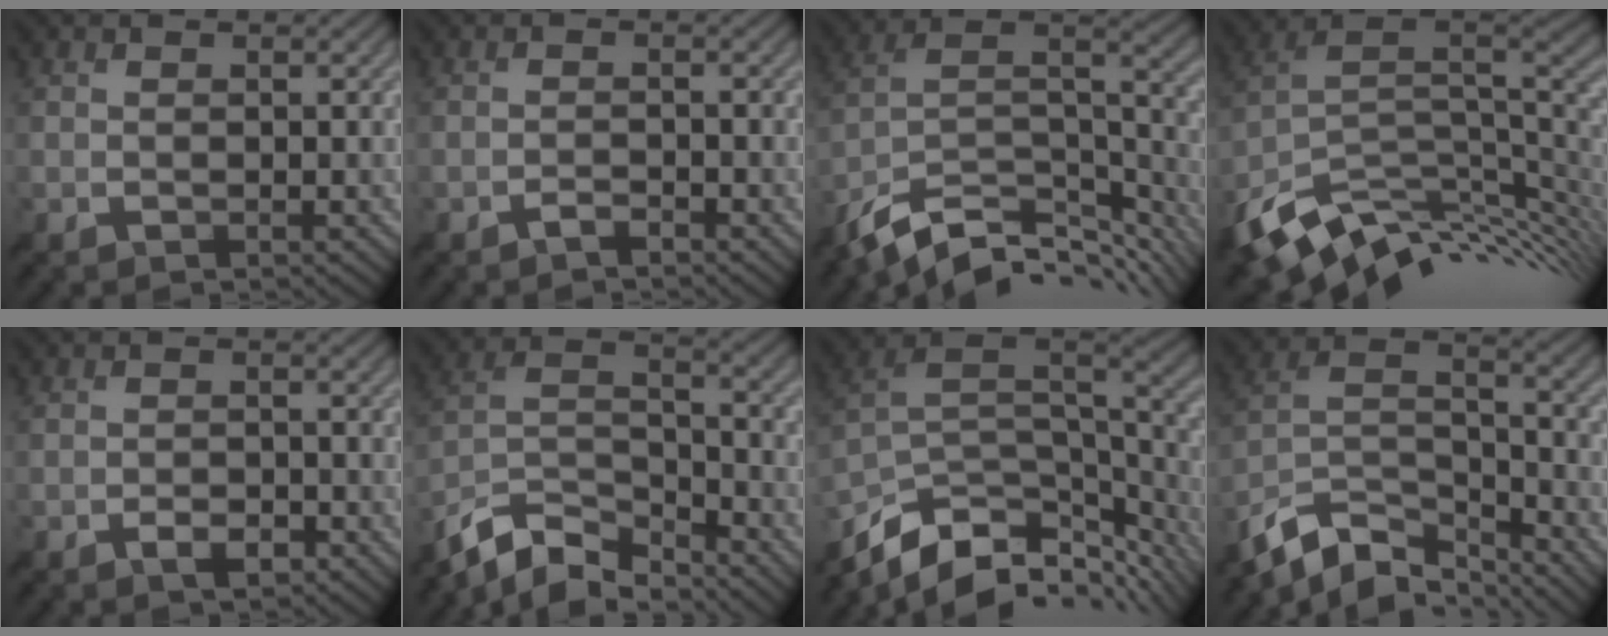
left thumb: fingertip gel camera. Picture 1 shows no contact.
{"total": 1.3, "force": [-1.1, 0.3, 0.7], "torque": [-0.014, 0.002, -0.024]}
{"total": 13.3, "force": [-9.9, 5.1, 7.4], "torque": [-0.172, -0.007, -0.164]}
{"total": 13.5, "force": [-5.3, 7.3, 10.0], "torque": [-0.214, -0.026, -0.088]}
{"total": 2.3, "force": [-1.3, 1.1, 1.5], "torque": [-0.025, 0.000, -0.025]}
{"total": 10.2, "force": [-8.8, 2.8, 4.3], "torque": [-0.091, 0.002, -0.179]}
{"total": 13.0, "force": [-8.0, 5.9, 8.4], "torque": [-0.203, -0.021, -0.126]}
{"total": 11.3, "force": [-8.8, 4.3, 5.6], "torque": [-0.121, -0.002, -0.172]}